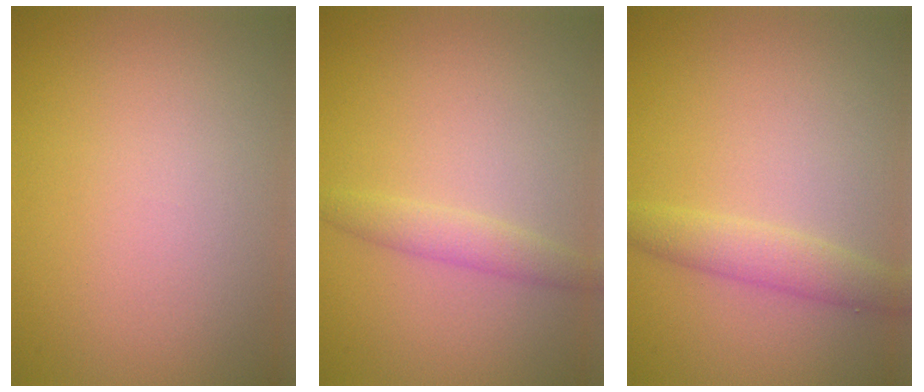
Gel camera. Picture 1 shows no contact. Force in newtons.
{"total": 1.8, "press": 1.8, "slide": 0.1}
{"total": 2.4, "press": 2.4, "slide": 0.1}